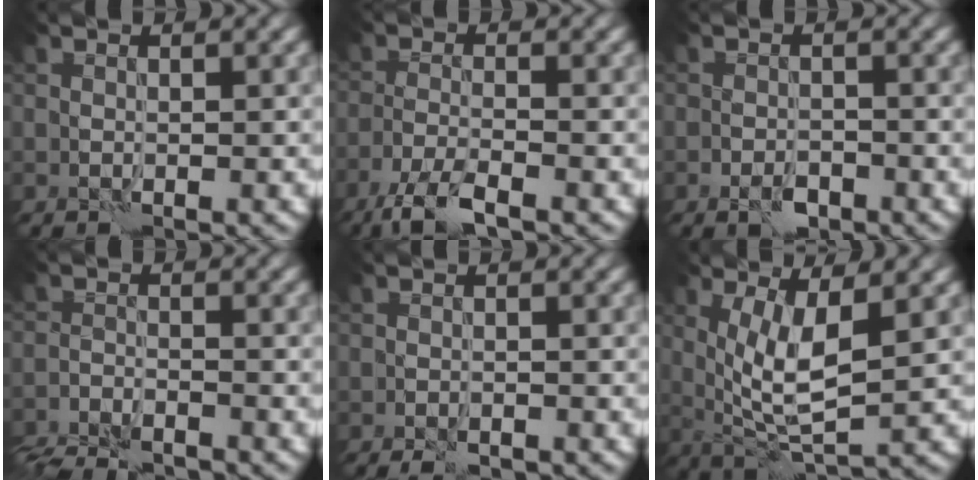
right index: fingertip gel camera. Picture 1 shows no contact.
{"total": 4.2, "force": [-3.2, 0.9, 2.7], "torque": [-0.054, -0.008, -0.067]}
{"total": 1.9, "force": [-1.2, 1.0, 1.0], "torque": [-0.015, 0.001, -0.023]}
{"total": 7.2, "force": [-6.9, 1.8, 1.5], "torque": [-0.024, -0.018, -0.111]}
{"total": 1.6, "force": [-1.3, 0.6, 0.7], "torque": [-0.015, 0.000, -0.021]}
{"total": 5.6, "force": [1.3, 1.7, 5.1], "torque": [-0.103, -0.014, 0.029]}